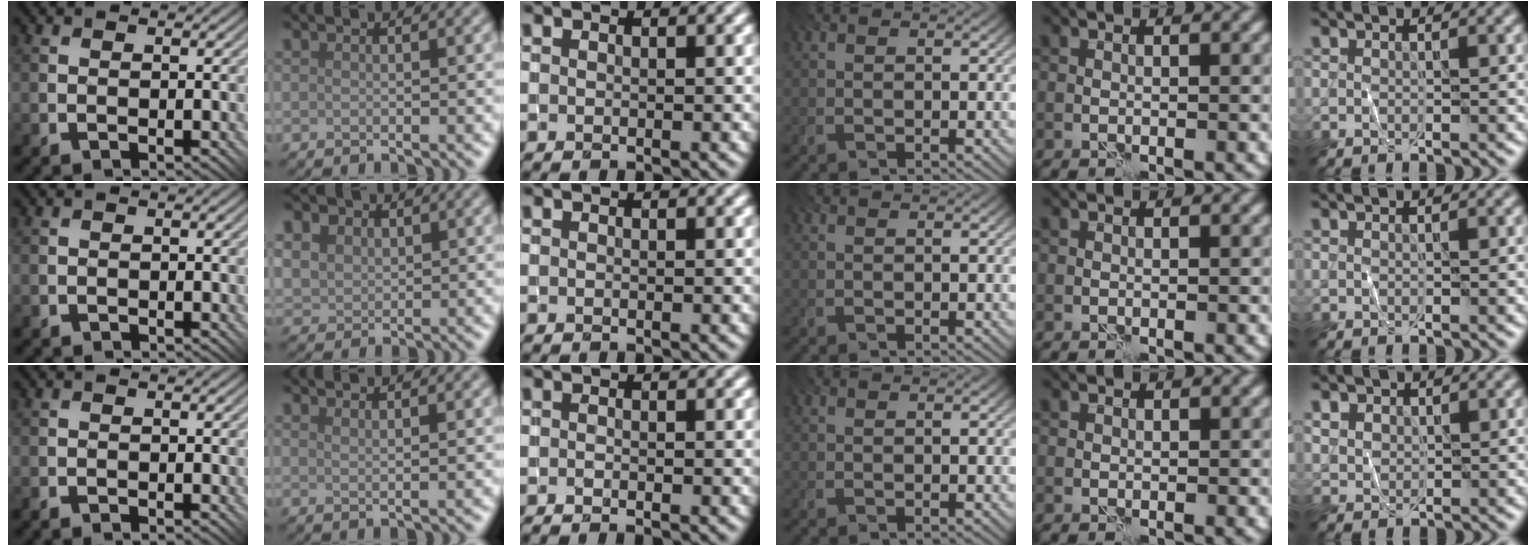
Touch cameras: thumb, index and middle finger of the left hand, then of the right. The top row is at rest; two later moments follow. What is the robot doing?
{"motion": "fold", "object": "shorts"}